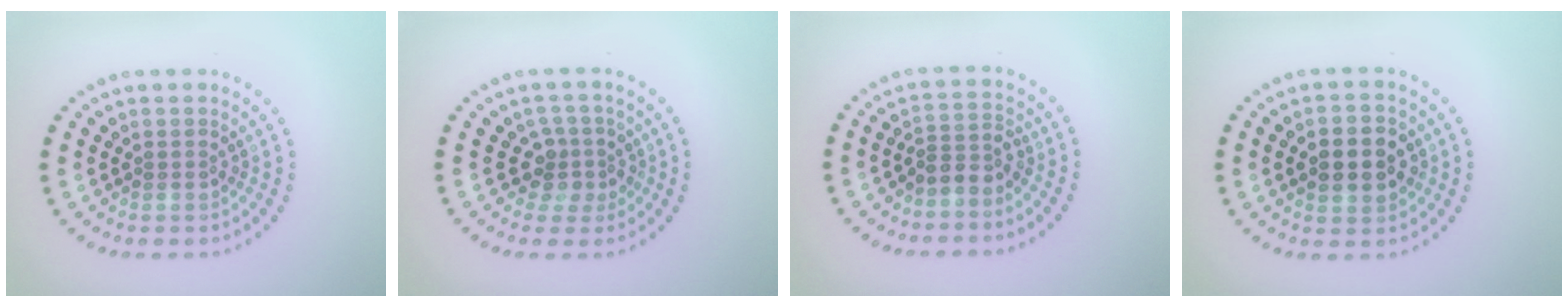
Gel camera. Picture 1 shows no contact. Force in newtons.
{"total": 2.6, "press": 2.0, "slide": 1.7}
{"total": 2.4, "press": 1.7, "slide": 1.6}
{"total": 4.4, "press": 4.4, "slide": 0.2}